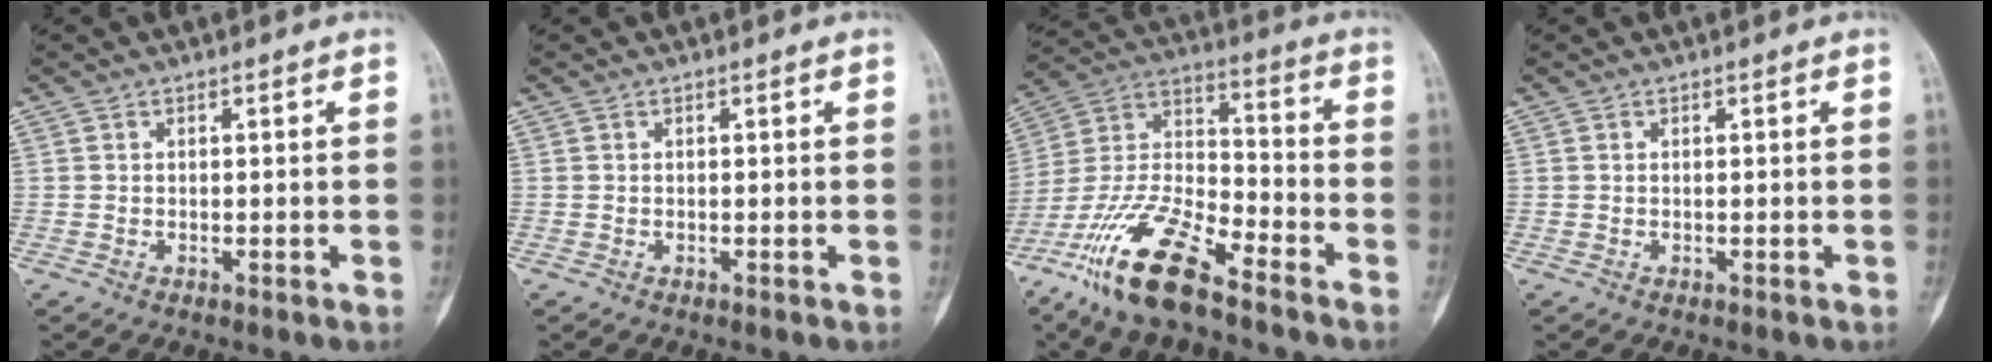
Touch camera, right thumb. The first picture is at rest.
{"total": 0.0}
{"total": 17.4, "force": [-11.8, 5.1, 11.6], "torque": [-0.231, 0.062, -0.225]}
{"total": 0.0}